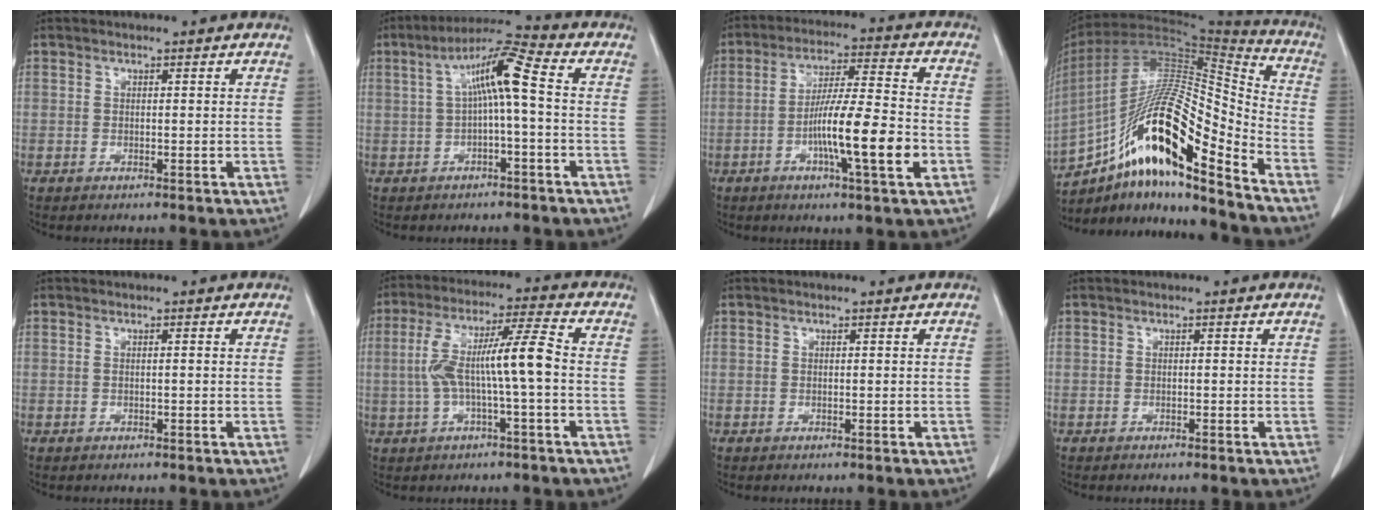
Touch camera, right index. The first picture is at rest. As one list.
[{"total": 8.1, "force": [0.5, 0.4, 8.1], "torque": [-0.143, 0.030, 0.007]}, {"total": 12.5, "force": [-3.7, 0.3, 11.9], "torque": [-0.205, -0.004, -0.066]}, {"total": 21.7, "force": [-13.2, 3.1, 16.9], "torque": [-0.315, 0.007, -0.233]}, {"total": 0.0}, {"total": 9.9, "force": [-0.7, 0.4, 9.9], "torque": [-0.193, 0.032, -0.014]}, {"total": 0.0}, {"total": 0.0}]